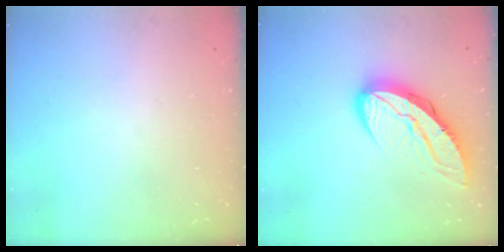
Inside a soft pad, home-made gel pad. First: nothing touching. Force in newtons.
{"total": 12.9, "press": 12.9, "slide": 0.9}